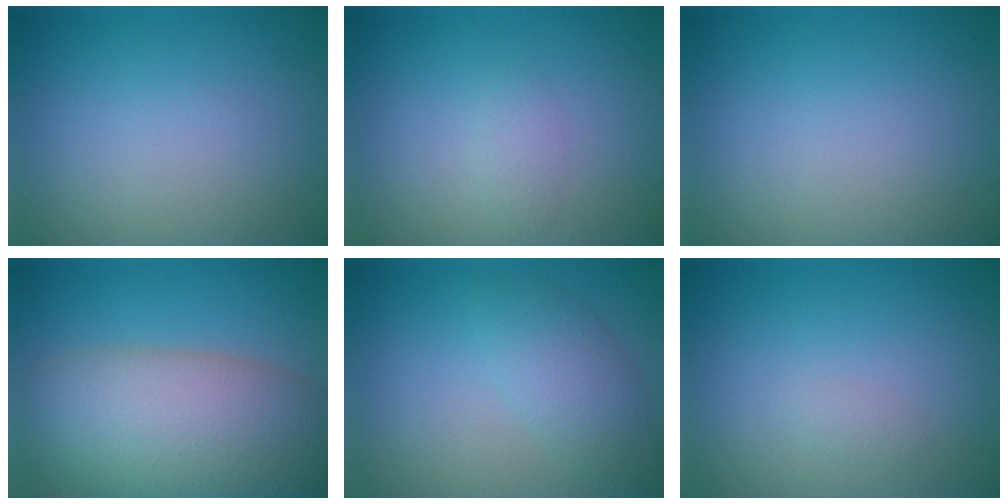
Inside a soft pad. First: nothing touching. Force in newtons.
{"total": 1.1, "press": 1.1, "slide": 0.0}
{"total": 0.0}
{"total": 11.3, "press": 11.3, "slide": 0.7}
{"total": 3.1, "press": 3.1, "slide": 0.1}
{"total": 0.6, "press": 0.6, "slide": 0.0}